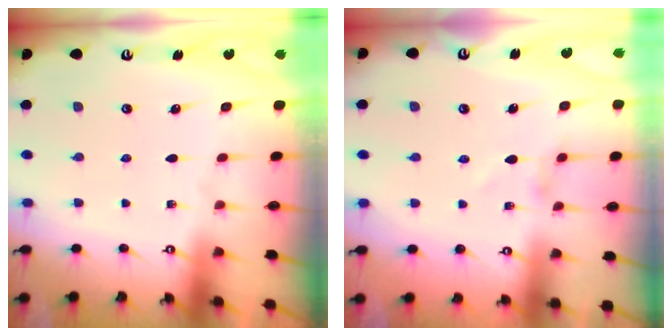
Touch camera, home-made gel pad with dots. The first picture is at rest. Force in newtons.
{"total": 1.6, "press": 1.5, "slide": 0.3}